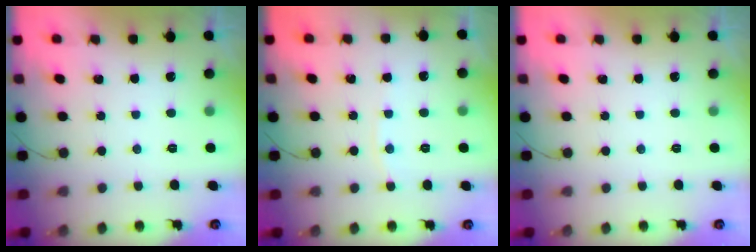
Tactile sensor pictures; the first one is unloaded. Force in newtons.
{"total": 4.7, "press": 4.7, "slide": 0.7}
{"total": 0.0}